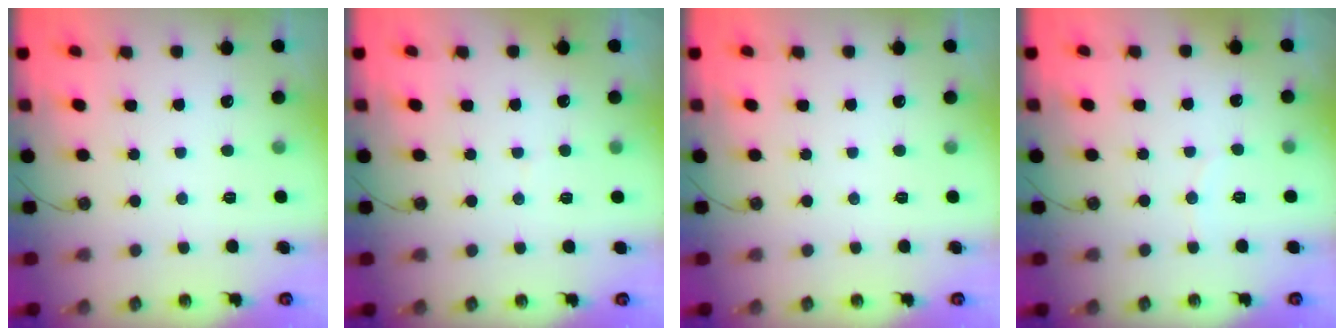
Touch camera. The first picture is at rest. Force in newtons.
{"total": 1.8, "press": 1.8, "slide": 0.1}
{"total": 0.0}
{"total": 2.4, "press": 2.4, "slide": 0.2}